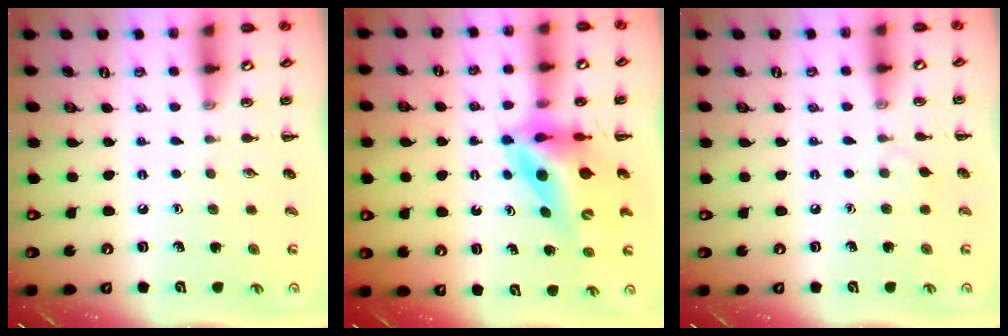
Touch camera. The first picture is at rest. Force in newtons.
{"total": 10.4, "press": 9.9, "slide": 3.1}
{"total": 2.9, "press": 2.7, "slide": 1.2}